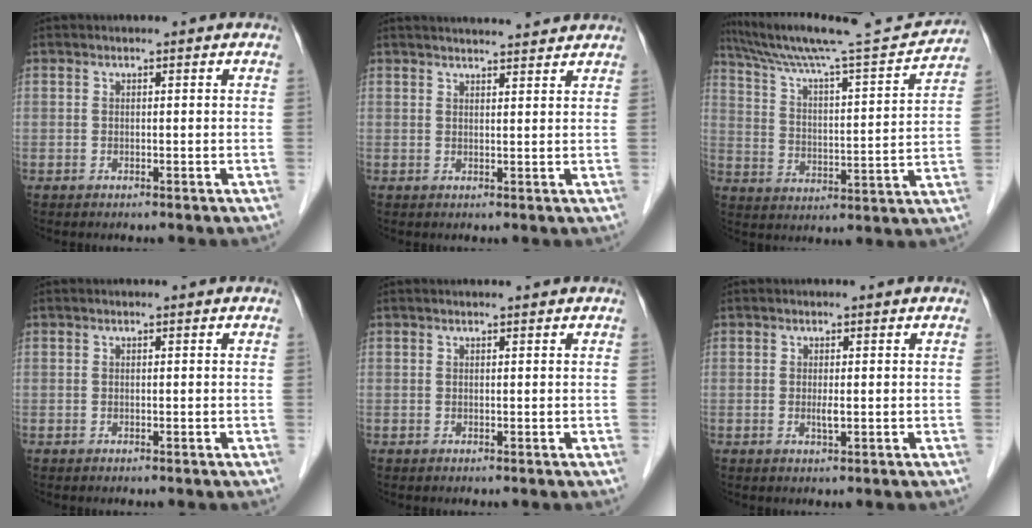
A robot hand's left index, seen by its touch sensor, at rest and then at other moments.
{"total": 8.3, "force": [8.0, 0.5, 2.4], "torque": [-0.032, 0.022, 0.096]}
{"total": 18.6, "force": [17.4, -0.6, 6.4], "torque": [-0.115, -0.023, 0.262]}
{"total": 0.0}
{"total": 1.2, "force": [1.1, 0.0, 0.4], "torque": [-0.007, 0.010, 0.017]}
{"total": 1.1, "force": [-0.2, 0.1, 1.1], "torque": [-0.024, -0.005, -0.001]}